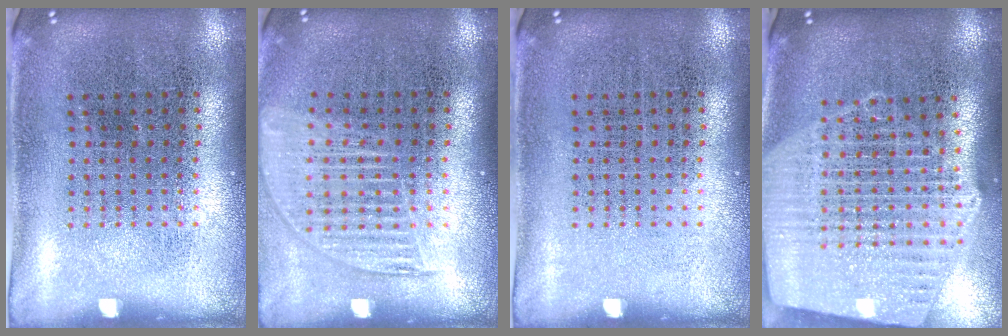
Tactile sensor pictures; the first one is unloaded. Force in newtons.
{"total": 1.4, "press": 1.3, "slide": 0.5}
{"total": 0.0}
{"total": 2.7, "press": 2.3, "slide": 1.5}